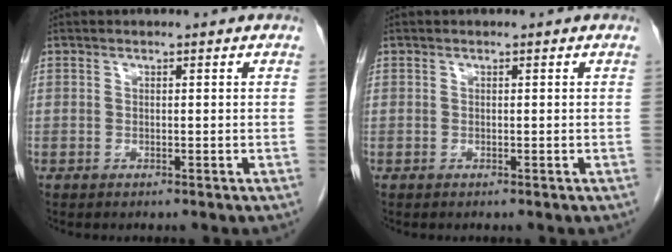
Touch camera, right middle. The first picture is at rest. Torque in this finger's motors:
{"motor_torque": [-0.02, 0.02, 0.00, -0.01]}